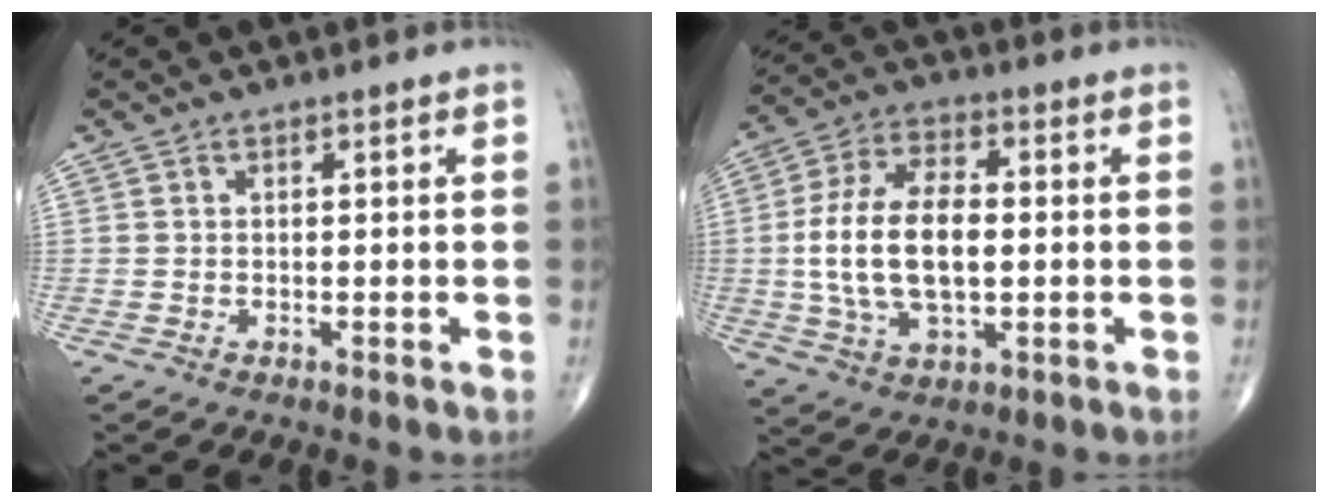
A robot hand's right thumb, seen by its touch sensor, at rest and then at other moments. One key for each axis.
{"total": 15.1, "fx": -0.5, "fy": 8.0, "fz": 12.8, "tx": -0.250, "ty": 0.012, "tz": -0.010}